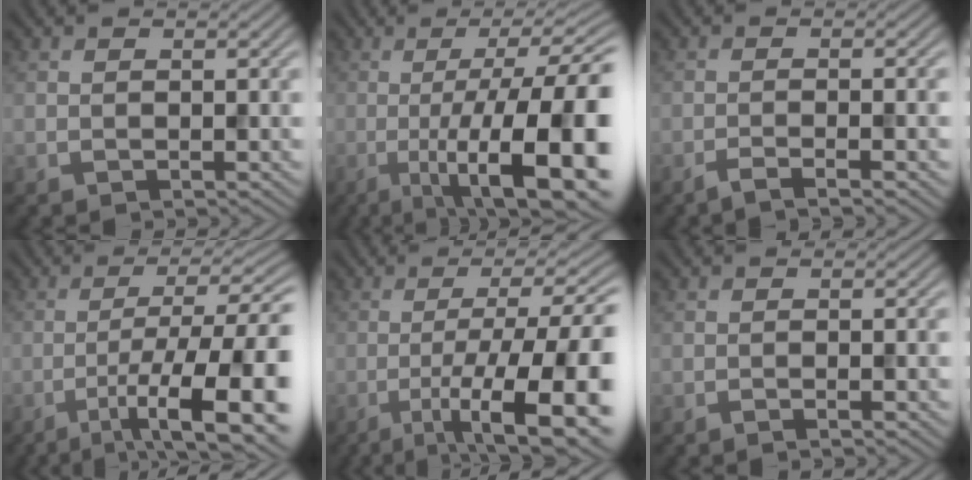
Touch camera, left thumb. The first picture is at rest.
{"total": 16.9, "force": [-4.5, 5.1, 15.5], "torque": [-0.216, -0.004, -0.061]}
{"total": 3.2, "force": [-1.9, 0.5, 2.5], "torque": [-0.033, 0.007, -0.047]}
{"total": 13.2, "force": [-5.5, 3.5, 11.5], "torque": [-0.182, -0.002, -0.079]}
{"total": 14.8, "force": [-5.6, 4.1, 13.1], "torque": [-0.194, 0.000, -0.080]}
{"total": 1.3, "force": [-0.7, 0.1, 1.2], "torque": [-0.019, 0.004, -0.015]}